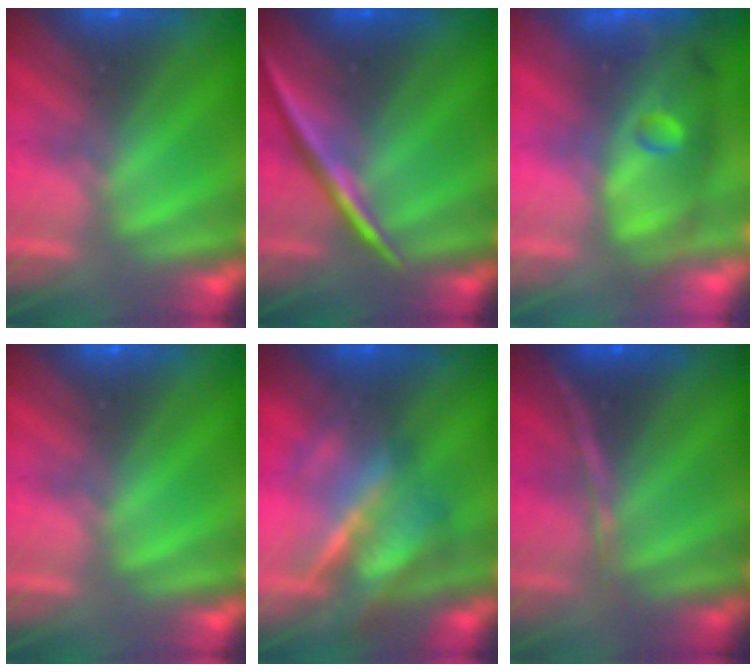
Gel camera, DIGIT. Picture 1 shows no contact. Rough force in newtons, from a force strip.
{"total": 2.2}
{"total": 10.8}
{"total": 0.0}
{"total": 5.3}
{"total": 1.3}